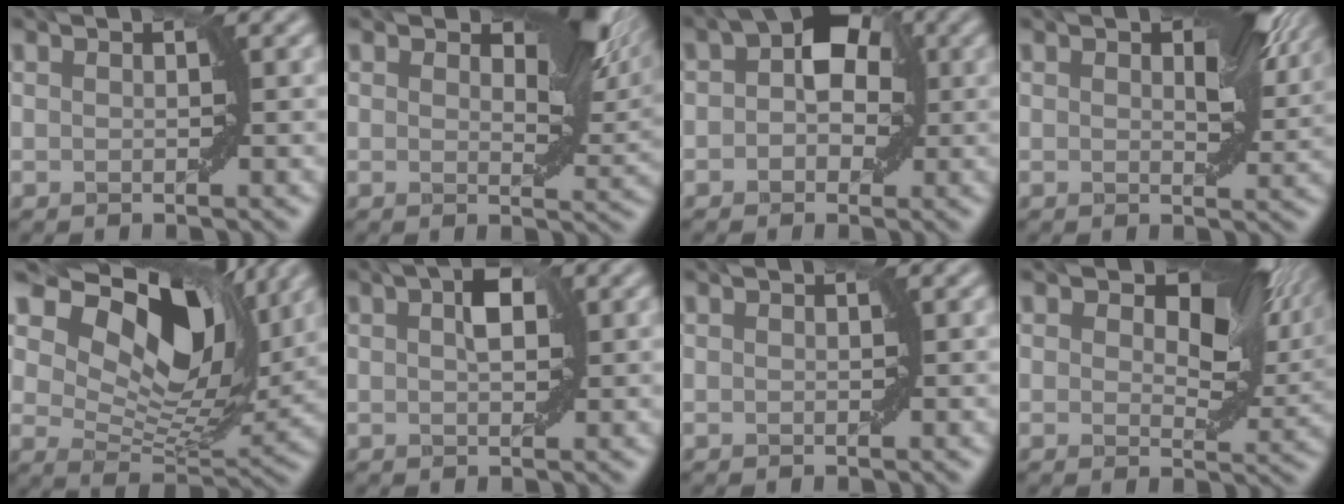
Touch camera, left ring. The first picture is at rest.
{"total": 6.7, "force": [3.0, 3.3, 5.1], "torque": [-0.063, -0.003, 0.042]}
{"total": 5.5, "force": [0.9, 3.8, 3.8], "torque": [-0.037, 0.016, -0.003]}
{"total": 6.0, "force": [2.2, 2.9, 4.7], "torque": [-0.065, 0.002, 0.035]}
{"total": 11.8, "force": [5.9, 6.5, 7.9], "torque": [-0.136, -0.001, 0.106]}
{"total": 2.8, "force": [0.8, 1.4, 2.2], "torque": [-0.035, 0.008, 0.012]}
{"total": 0.0}
{"total": 9.5, "force": [3.9, 5.0, 7.1], "torque": [-0.092, -0.001, 0.053]}